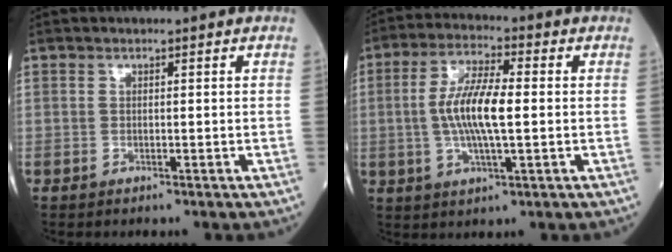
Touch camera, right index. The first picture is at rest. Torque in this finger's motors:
{"motor_torque": [0.44, -0.02, 0.39, 0.18]}